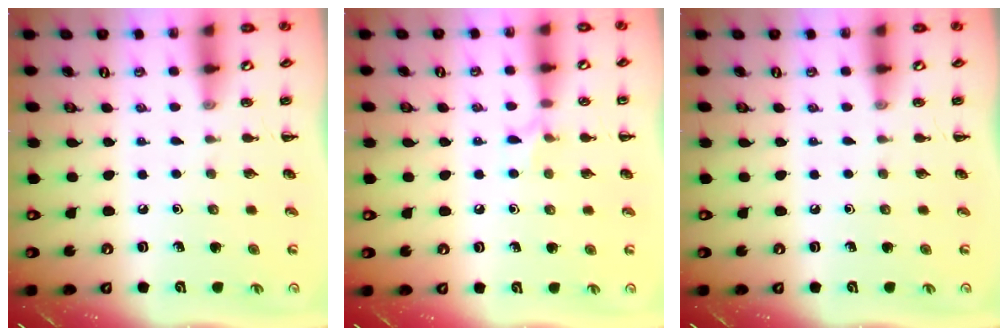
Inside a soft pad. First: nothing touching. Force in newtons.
{"total": 5.8, "press": 5.5, "slide": 1.9}
{"total": 0.0}